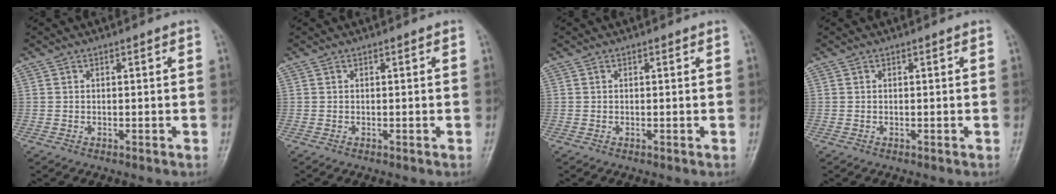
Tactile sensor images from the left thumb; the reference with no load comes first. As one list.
[{"total": 0.0}, {"total": 0.0}, {"total": 0.0}]